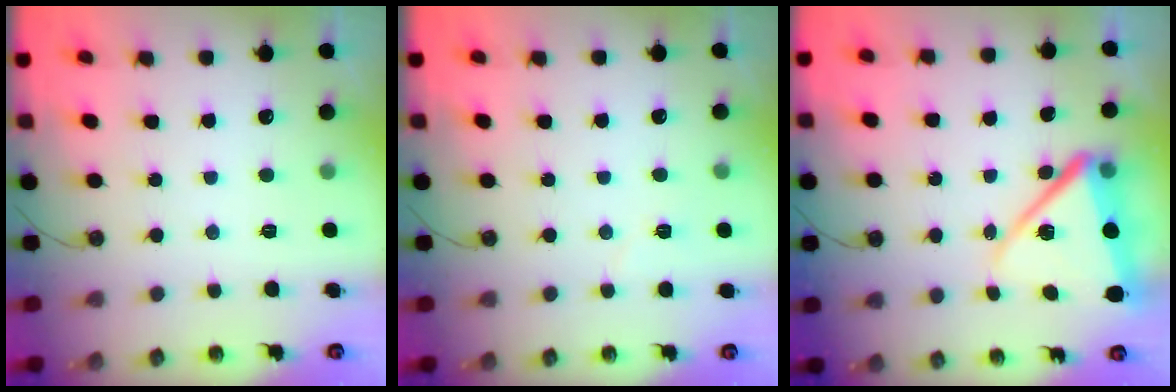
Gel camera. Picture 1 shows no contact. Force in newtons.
{"total": 4.1, "press": 3.6, "slide": 2.0}
{"total": 14.3, "press": 14.2, "slide": 1.5}